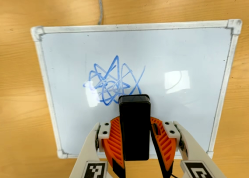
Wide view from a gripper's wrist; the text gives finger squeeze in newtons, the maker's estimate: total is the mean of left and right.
{"total": 5.9, "left": 5.5, "right": 6.2}